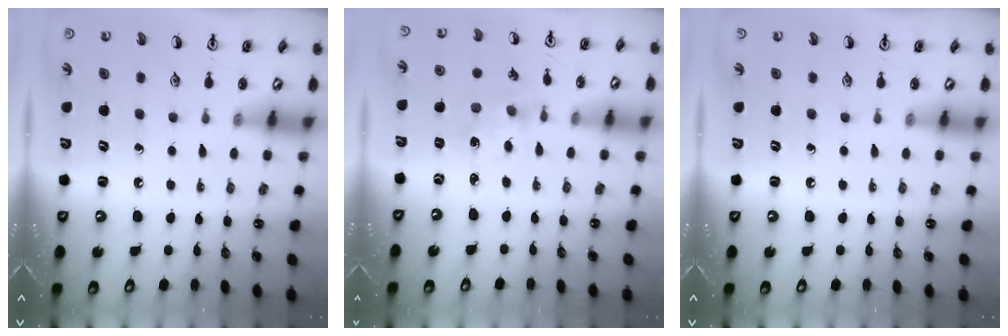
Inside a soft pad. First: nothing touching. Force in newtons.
{"total": 1.6, "press": 1.5, "slide": 0.1}
{"total": 0.0}